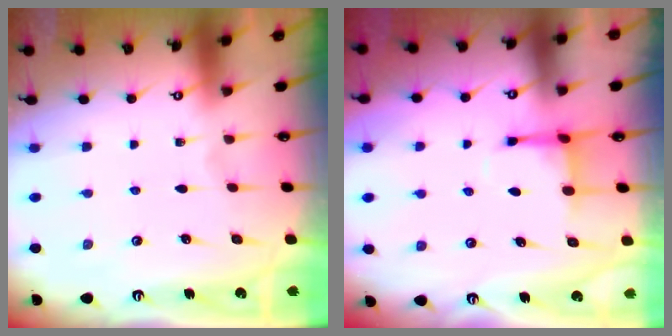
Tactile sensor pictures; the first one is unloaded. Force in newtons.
{"total": 4.6, "press": 4.5, "slide": 0.9}